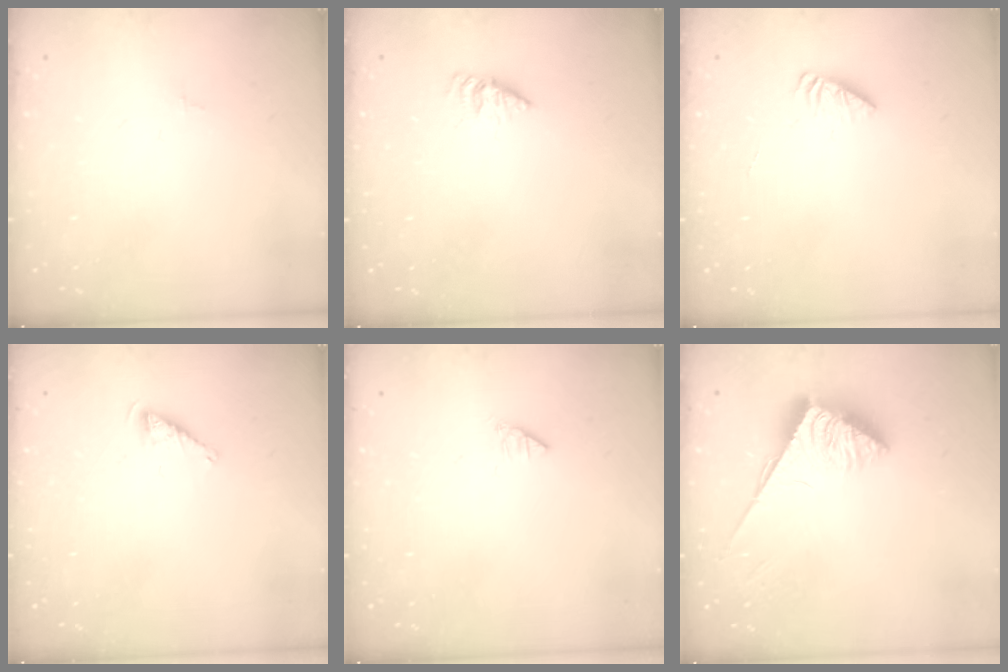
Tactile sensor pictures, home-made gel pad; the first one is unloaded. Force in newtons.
{"total": 1.6, "press": 1.6, "slide": 0.1}
{"total": 1.8, "press": 1.7, "slide": 0.2}
{"total": 4.0, "press": 3.9, "slide": 0.4}
{"total": 0.0}
{"total": 3.8, "press": 3.8, "slide": 0.6}